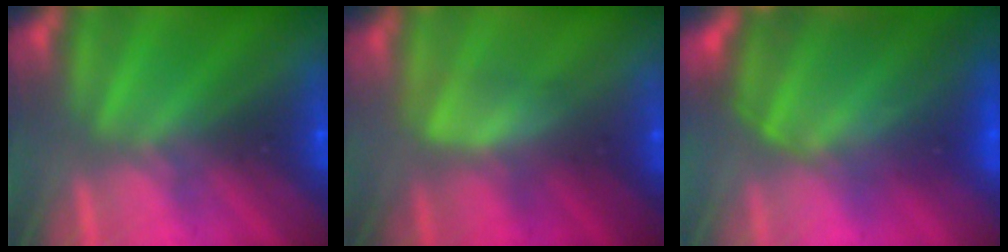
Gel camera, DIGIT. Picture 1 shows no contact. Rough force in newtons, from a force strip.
{"total": 2.7}
{"total": 7.1}